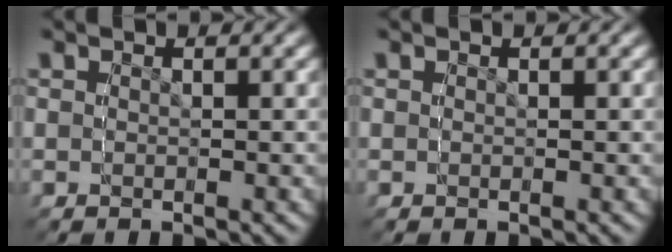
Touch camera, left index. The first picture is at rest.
{"total": 0.0}